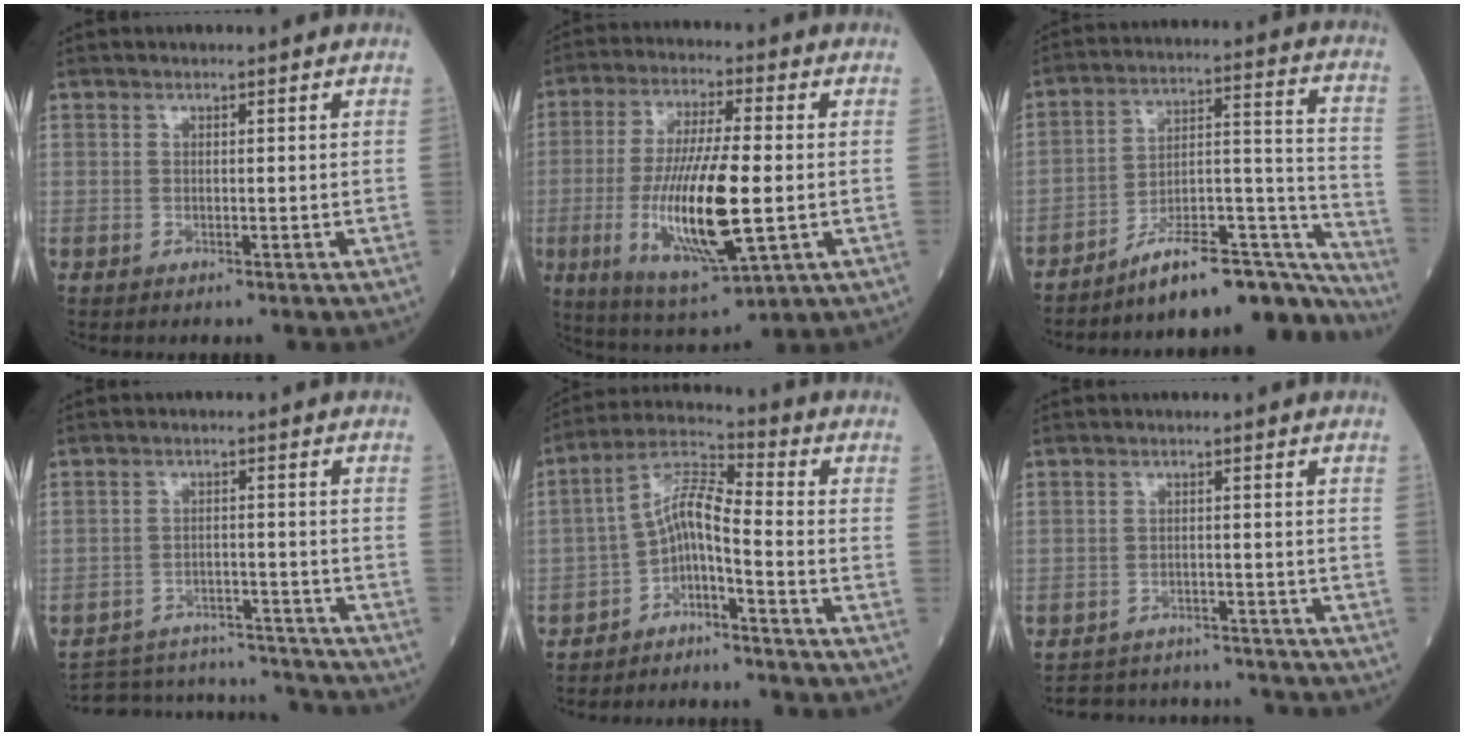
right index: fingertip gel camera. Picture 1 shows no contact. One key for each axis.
{"total": 16.3, "fx": -2.6, "fy": 2.9, "fz": 15.8, "tx": -0.313, "ty": -0.025, "tz": -0.038}
{"total": 18.6, "fx": -17.1, "fy": 3.3, "fz": 6.6, "tx": -0.058, "ty": 0.073, "tz": -0.256}
{"total": 15.5, "fx": -15.0, "fy": 2.7, "fz": 2.5, "tx": -0.048, "ty": 0.016, "tz": -0.204}
{"total": 6.6, "fx": -3.1, "fy": 1.4, "fz": 5.6, "tx": -0.106, "ty": 0.027, "tz": -0.061}
{"total": 11.3, "fx": -10.8, "fy": 3.2, "fz": 1.3, "tx": -0.022, "ty": 0.021, "tz": -0.139}